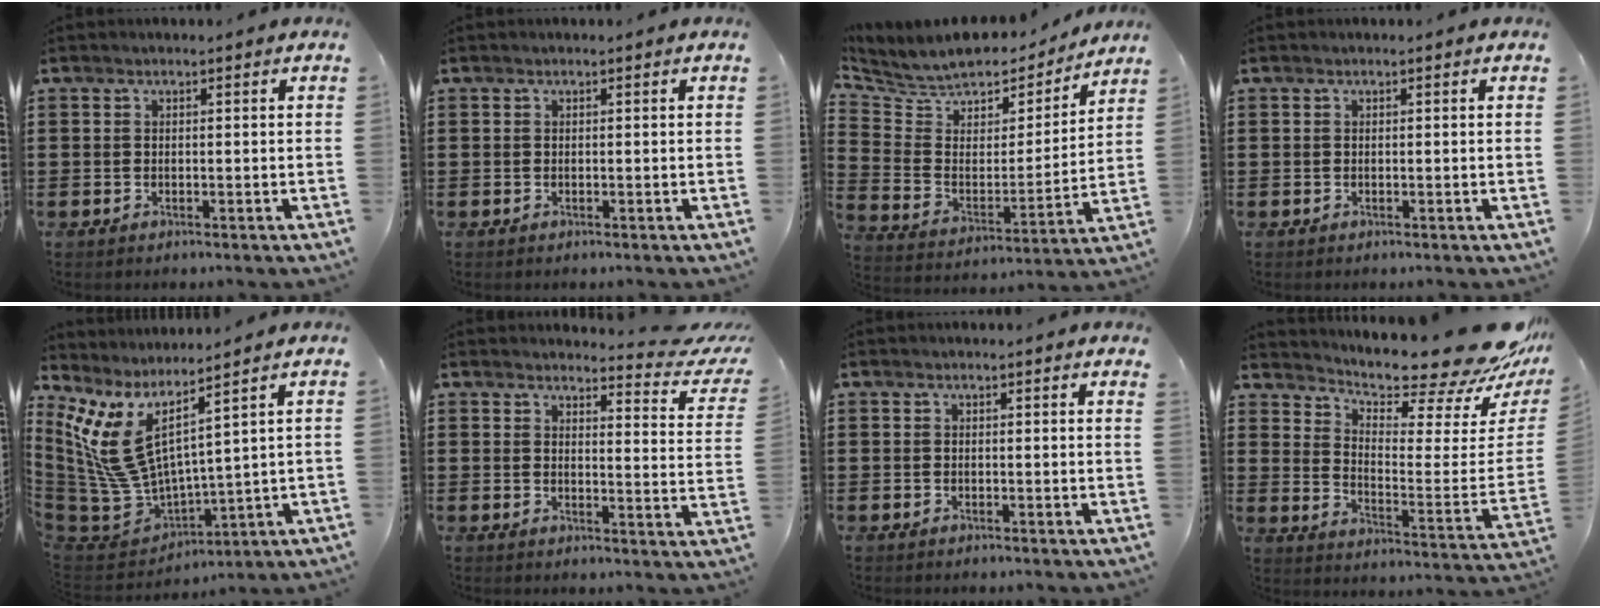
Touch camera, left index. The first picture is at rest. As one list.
[{"total": 0.0}, {"total": 7.0, "force": [6.6, 2.2, 0.8], "torque": [-0.054, -0.056, 0.109]}, {"total": 0.0}, {"total": 9.0, "force": [3.2, 3.7, 7.6], "torque": [-0.209, -0.052, 0.050]}, {"total": 3.7, "force": [3.4, 0.1, 1.6], "torque": [-0.023, -0.028, 0.052]}, {"total": 0.6, "force": [0.6, -0.1, 0.1], "torque": [-0.003, -0.002, 0.011]}, {"total": 11.4, "force": [10.0, 1.2, 5.3], "torque": [-0.097, -0.091, 0.163]}]